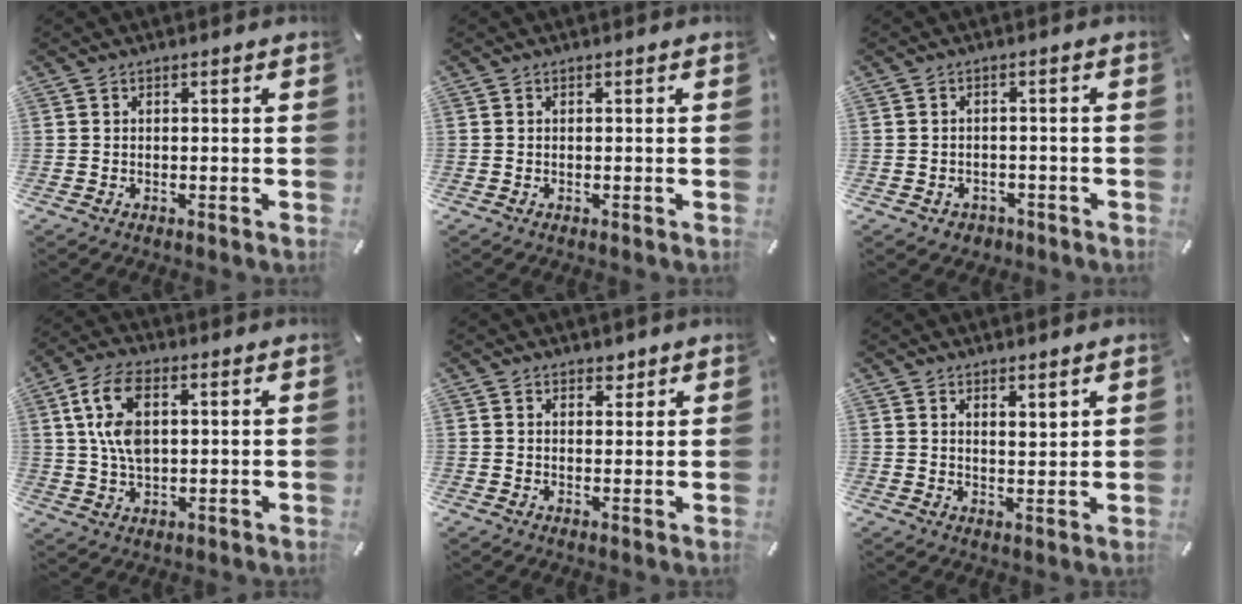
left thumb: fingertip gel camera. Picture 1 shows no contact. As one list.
[{"total": 0.0}, {"total": 2.6, "force": [-1.3, 2.2, 0.6], "torque": [-0.010, 0.005, -0.025]}, {"total": 10.5, "force": [2.8, 6.0, 8.2], "torque": [-0.182, 0.000, 0.047]}, {"total": 2.4, "force": [1.8, 1.6, 0.3], "torque": [0.016, -0.008, 0.028]}, {"total": 3.0, "force": [2.9, 1.0, 0.1], "torque": [0.008, -0.021, 0.050]}]